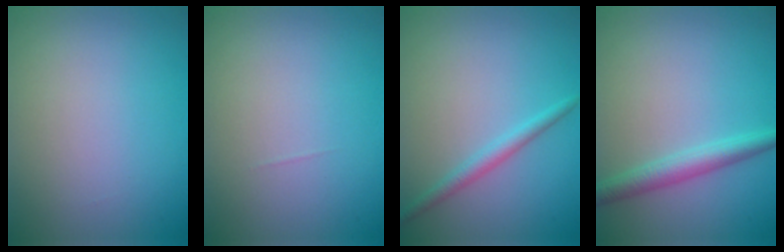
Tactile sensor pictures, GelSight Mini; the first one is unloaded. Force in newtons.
{"total": 0.0}
{"total": 1.8, "press": 1.8, "slide": 0.0}
{"total": 2.8, "press": 2.8, "slide": 0.0}